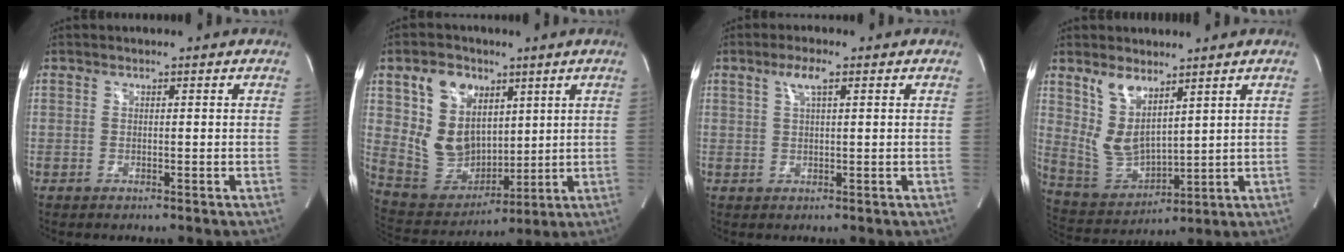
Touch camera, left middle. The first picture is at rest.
{"total": 13.0, "force": [4.7, 9.7, 7.3], "torque": [-0.162, 0.027, 0.107]}
{"total": 3.0, "force": [1.5, 0.4, 2.6], "torque": [-0.054, 0.007, 0.028]}
{"total": 8.3, "force": [4.7, 3.7, 5.7], "torque": [-0.118, -0.005, 0.110]}